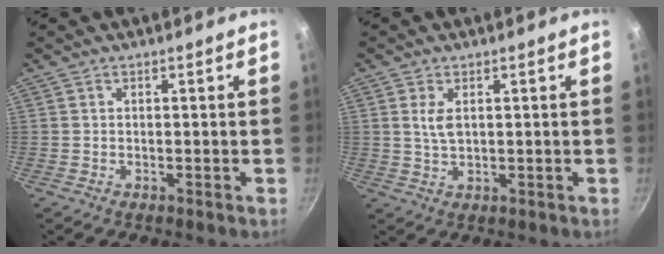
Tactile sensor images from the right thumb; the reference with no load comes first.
{"total": 3.7, "force": [1.0, 2.0, 2.9], "torque": [-0.053, -0.006, 0.020]}